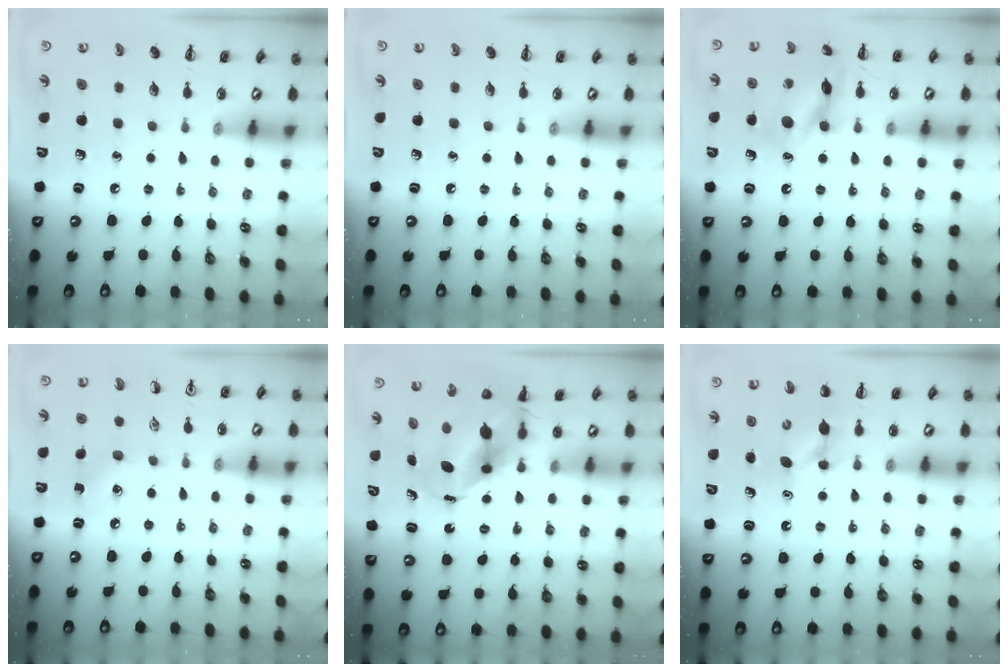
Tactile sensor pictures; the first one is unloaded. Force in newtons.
{"total": 0.0}
{"total": 13.4, "press": 13.4, "slide": 0.9}
{"total": 5.8, "press": 5.7, "slide": 1.4}
{"total": 7.2, "press": 6.9, "slide": 2.0}
{"total": 5.0, "press": 4.8, "slide": 1.4}